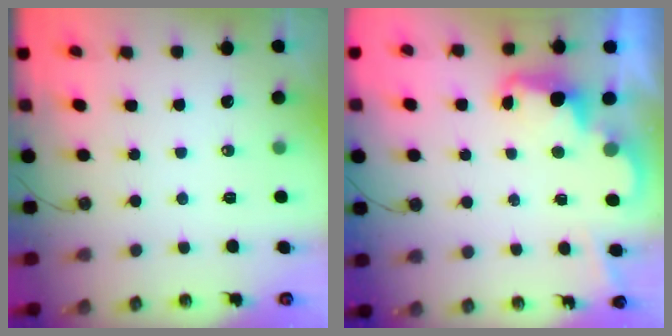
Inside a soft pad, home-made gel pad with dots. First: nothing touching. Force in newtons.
{"total": 2.4, "press": 2.3, "slide": 0.7}